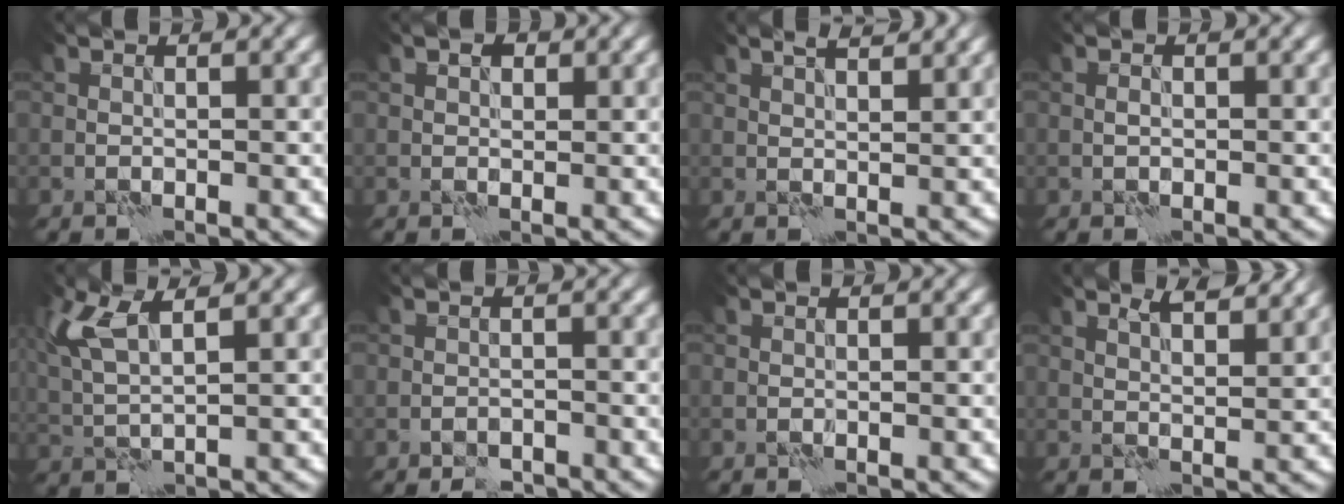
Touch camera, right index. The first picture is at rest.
{"total": 1.1, "force": [0.6, 0.8, 0.6], "torque": [-0.007, 0.001, 0.007]}
{"total": 3.2, "force": [2.4, 0.8, 2.0], "torque": [-0.022, 0.010, 0.019]}
{"total": 0.6, "force": [-0.2, 0.3, 0.5], "torque": [-0.009, 0.004, -0.005]}
{"total": 5.1, "force": [2.2, 1.6, 4.3], "torque": [-0.108, 0.012, 0.046]}
{"total": 1.5, "force": [-1.3, 0.5, 0.5], "torque": [-0.005, 0.006, -0.023]}
{"total": 0.0}
{"total": 4.0, "force": [2.9, 1.0, 2.6], "torque": [-0.032, 0.008, 0.035]}